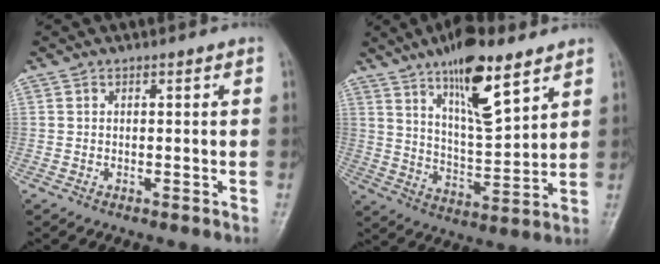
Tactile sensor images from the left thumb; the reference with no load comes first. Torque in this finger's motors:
{"motor_torque": [2.38, 0.99, 1.50, -1.00, 0.15]}